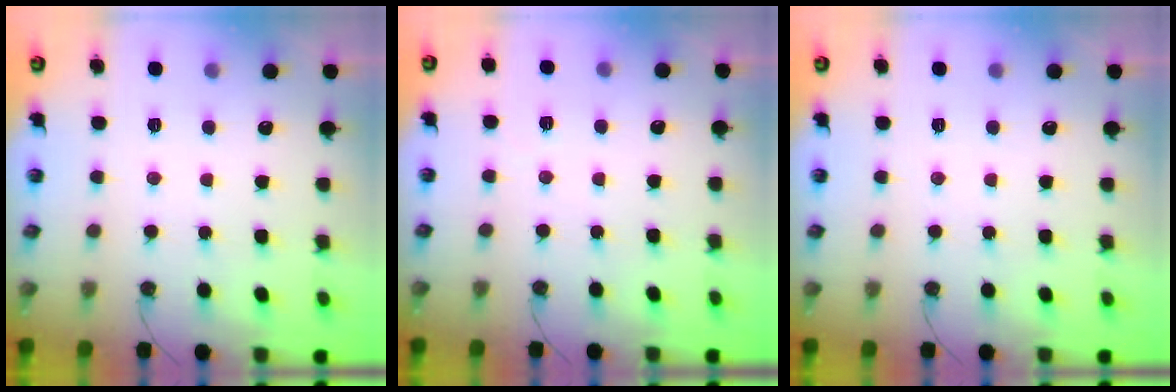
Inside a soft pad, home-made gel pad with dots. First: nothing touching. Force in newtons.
{"total": 2.1, "press": 1.8, "slide": 1.2}
{"total": 0.0}